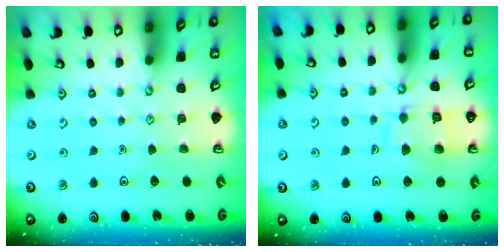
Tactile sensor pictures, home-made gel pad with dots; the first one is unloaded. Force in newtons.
{"total": 9.9, "press": 9.9, "slide": 0.9}